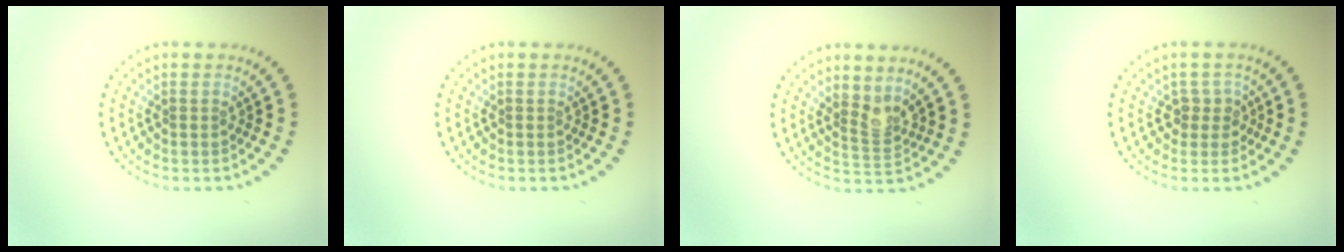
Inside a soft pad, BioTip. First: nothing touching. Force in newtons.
{"total": 0.0}
{"total": 2.1, "press": 1.6, "slide": 1.3}
{"total": 1.5, "press": 1.3, "slide": 0.8}